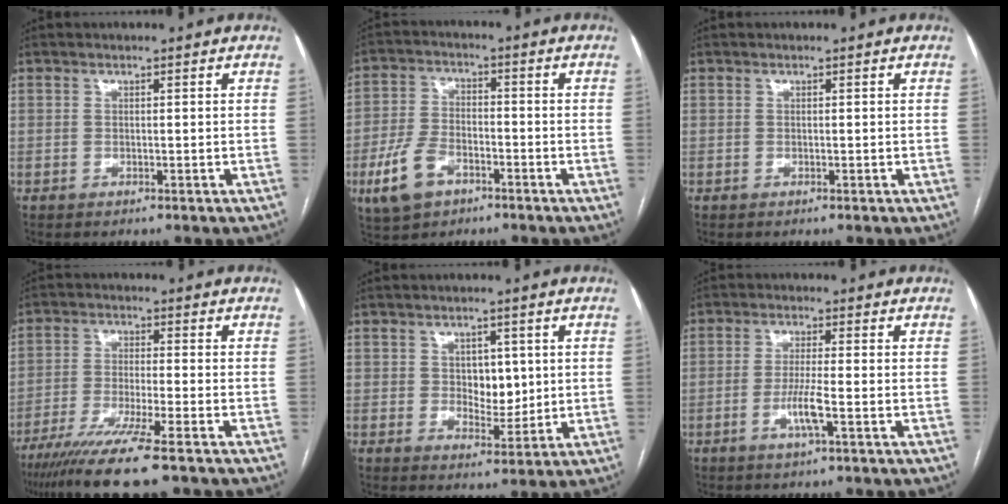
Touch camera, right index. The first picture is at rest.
{"total": 8.6, "force": [-4.3, 5.1, 5.4], "torque": [-0.126, 0.003, -0.074]}
{"total": 0.0}
{"total": 12.5, "force": [-9.0, 0.3, 8.7], "torque": [-0.158, -0.035, -0.153]}
{"total": 4.9, "force": [0.9, 3.2, 3.6], "torque": [-0.045, 0.001, 0.021]}
{"total": 4.3, "force": [-1.6, -0.2, 4.0], "torque": [-0.078, -0.008, -0.032]}